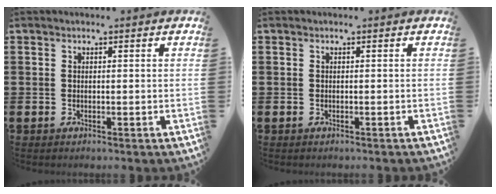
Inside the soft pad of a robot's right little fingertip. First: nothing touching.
{"total": 0.0}